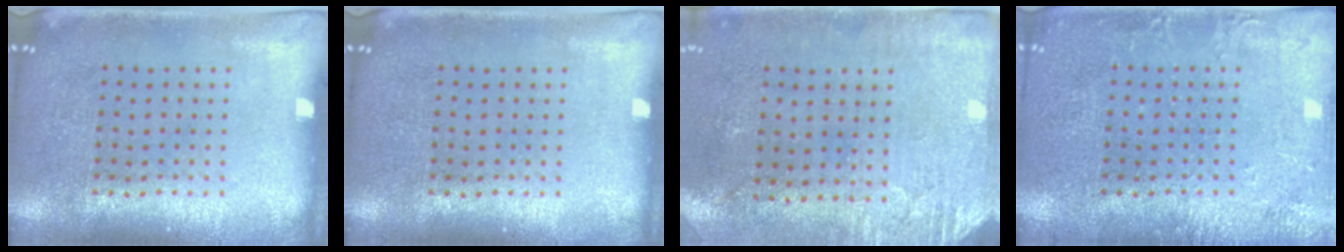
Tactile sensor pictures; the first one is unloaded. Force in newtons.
{"total": 0.0}
{"total": 2.7, "press": 2.3, "slide": 1.5}
{"total": 2.2, "press": 2.2, "slide": 0.3}